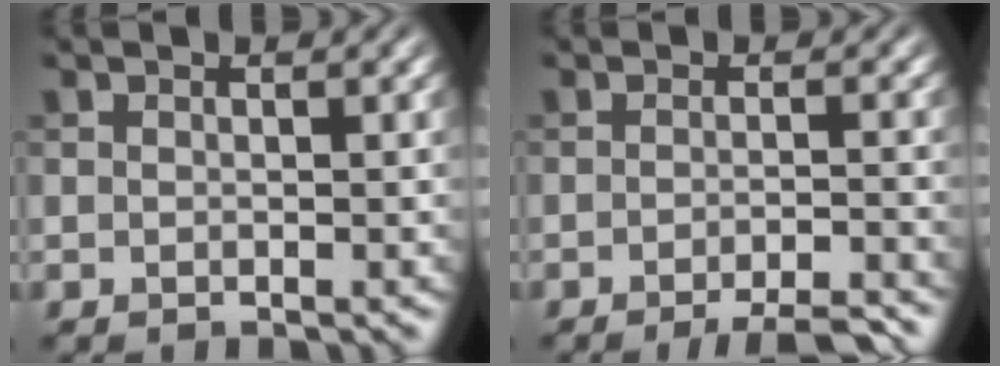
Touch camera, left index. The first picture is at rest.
{"total": 5.1, "force": [-3.7, 0.7, 3.4], "torque": [-0.046, -0.004, -0.057]}